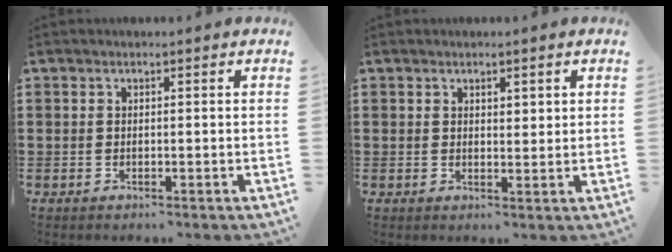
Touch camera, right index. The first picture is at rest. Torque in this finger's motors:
{"motor_torque": [-0.27, 0.16, 0.01, 0.00]}